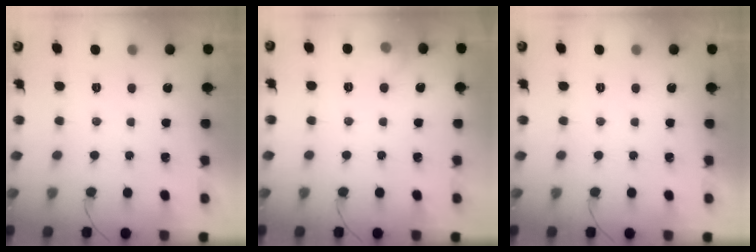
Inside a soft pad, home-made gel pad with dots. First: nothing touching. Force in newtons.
{"total": 7.0, "press": 6.8, "slide": 1.9}
{"total": 0.0}